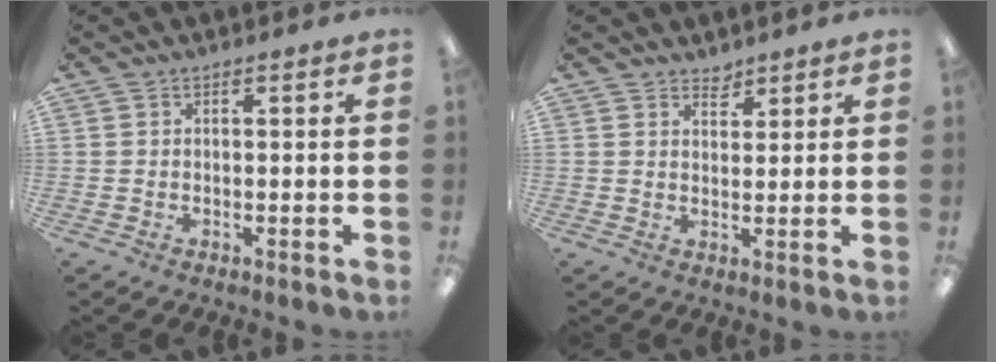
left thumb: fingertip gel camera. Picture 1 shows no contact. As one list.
[{"total": 3.0, "force": [2.7, 1.3, 0.0], "torque": [0.011, -0.020, 0.049]}]